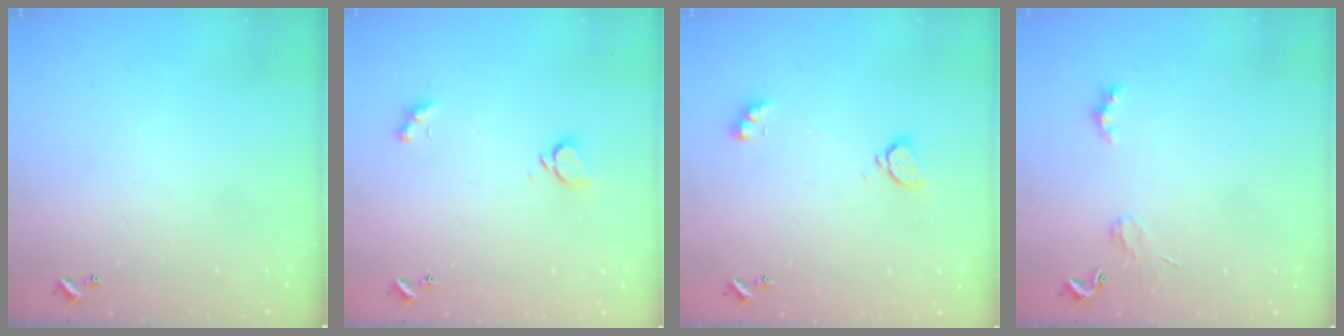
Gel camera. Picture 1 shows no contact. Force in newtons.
{"total": 1.8, "press": 1.6, "slide": 0.8}
{"total": 2.2, "press": 2.2, "slide": 0.2}
{"total": 2.0, "press": 1.9, "slide": 0.4}